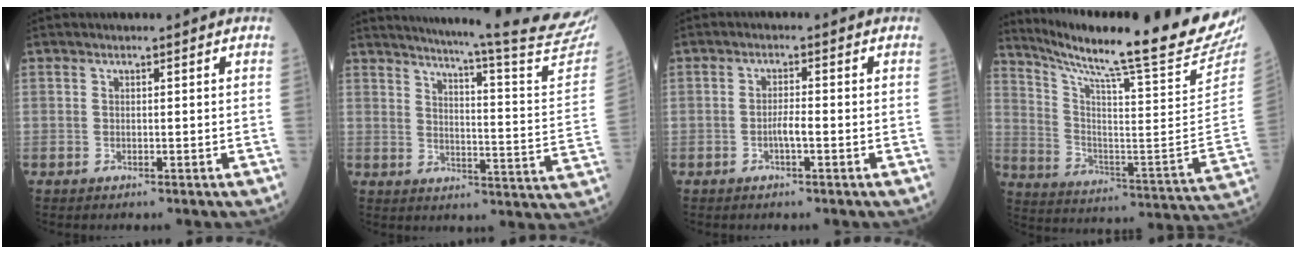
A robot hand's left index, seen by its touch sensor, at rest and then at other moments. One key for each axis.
{"total": 24.8, "fx": 22.9, "fy": -2.0, "fz": 9.4, "tx": -0.145, "ty": -0.124, "tz": 0.270}
{"total": 2.2, "fx": -0.8, "fy": 0.3, "fz": 2.0, "tx": -0.035, "ty": 0.002, "tz": -0.016}
{"total": 27.0, "fx": 23.8, "fy": -2.1, "fz": 12.6, "tx": -0.218, "ty": -0.110, "tz": 0.339}